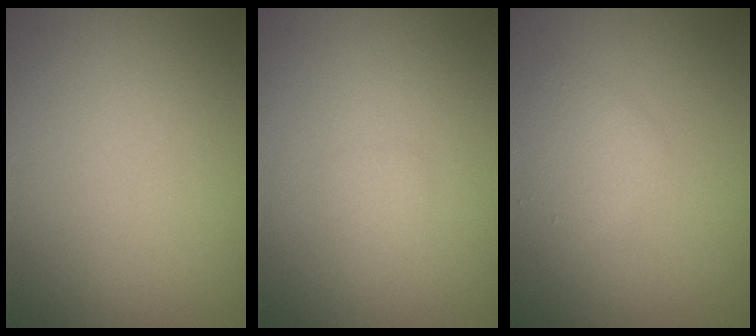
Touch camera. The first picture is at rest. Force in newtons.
{"total": 0.6, "press": 0.6, "slide": 0.0}
{"total": 1.8, "press": 1.8, "slide": 0.1}